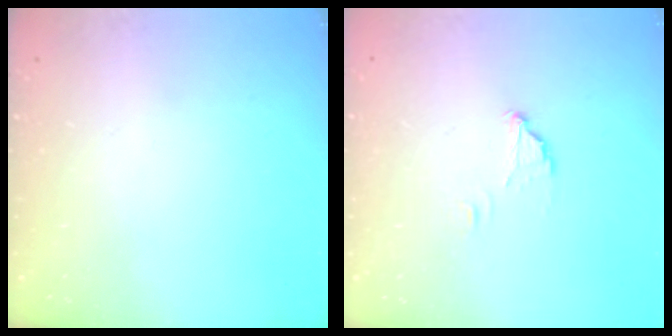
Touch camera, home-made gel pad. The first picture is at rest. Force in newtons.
{"total": 4.7, "press": 4.7, "slide": 0.3}